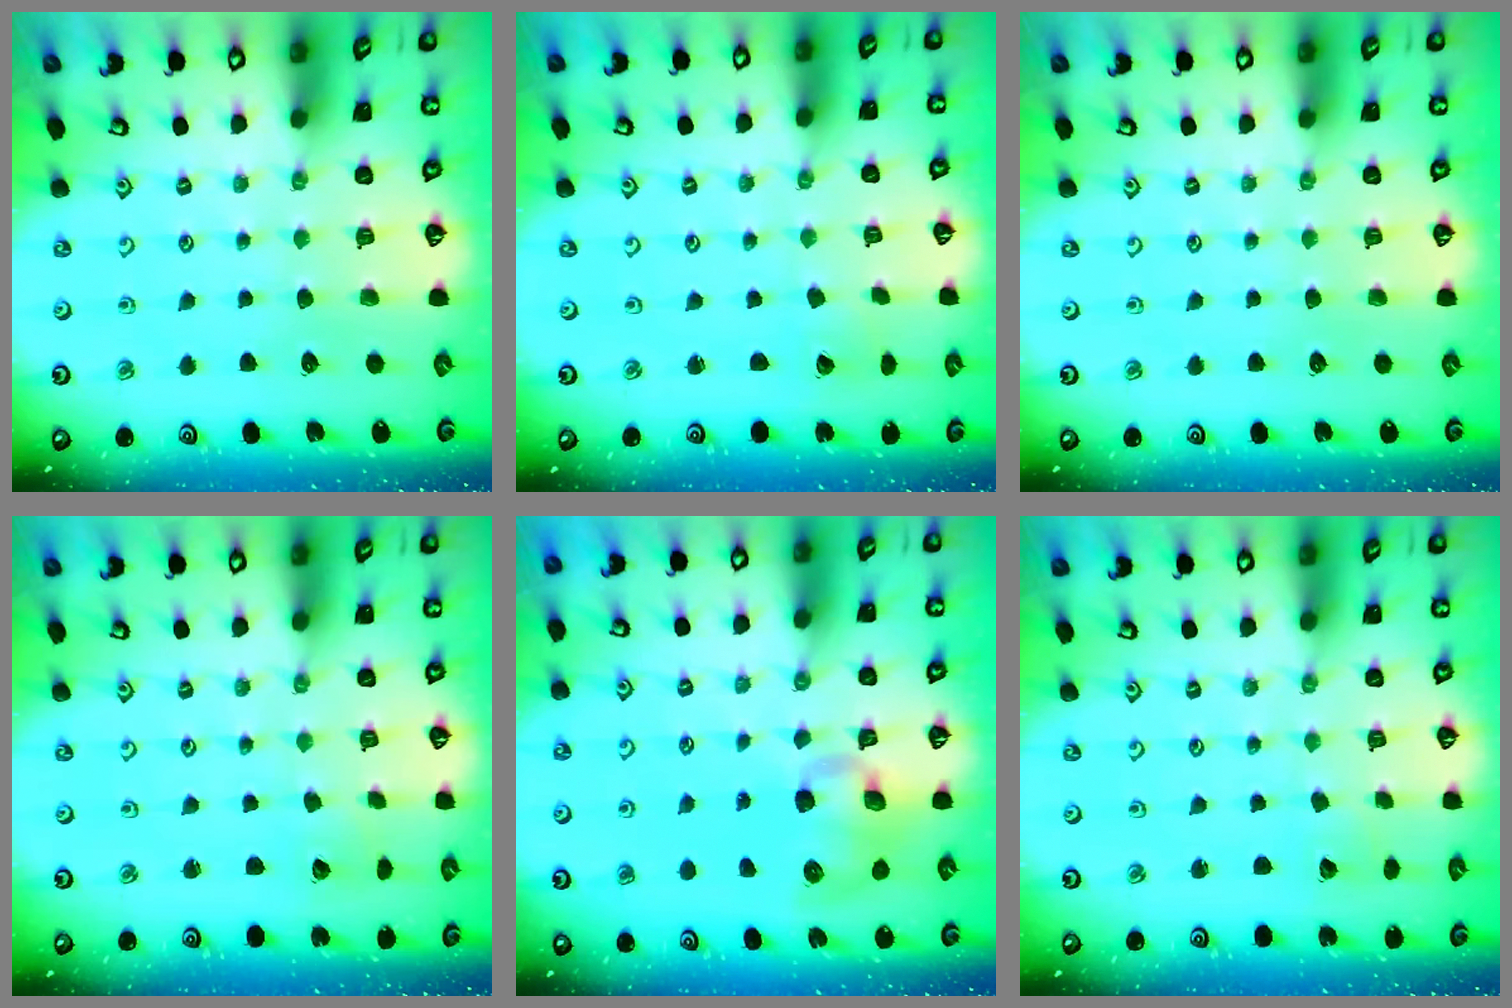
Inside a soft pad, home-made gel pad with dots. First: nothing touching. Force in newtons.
{"total": 1.5, "press": 1.5, "slide": 0.2}
{"total": 0.0}
{"total": 2.4, "press": 2.4, "slide": 0.2}
{"total": 8.7, "press": 8.6, "slide": 1.4}
{"total": 2.9, "press": 2.9, "slide": 0.2}